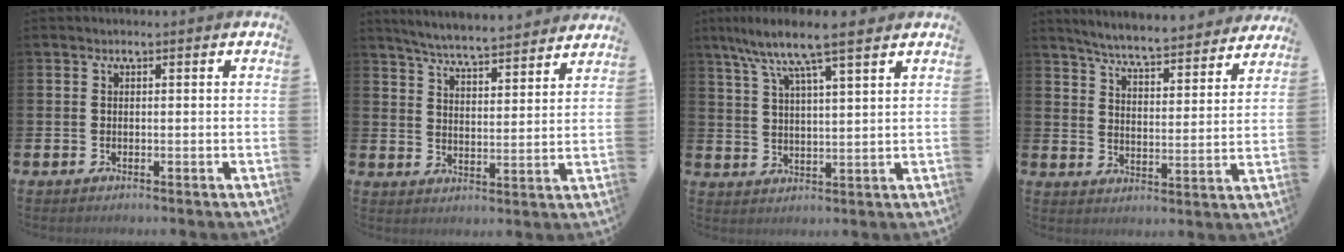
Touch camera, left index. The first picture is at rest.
{"total": 5.8, "force": [5.7, -0.1, 0.9], "torque": [-0.046, -0.040, 0.101]}
{"total": 8.0, "force": [6.6, 0.6, 4.6], "torque": [-0.108, -0.023, 0.115]}
{"total": 6.2, "force": [6.0, 0.1, 1.5], "torque": [-0.051, -0.048, 0.101]}